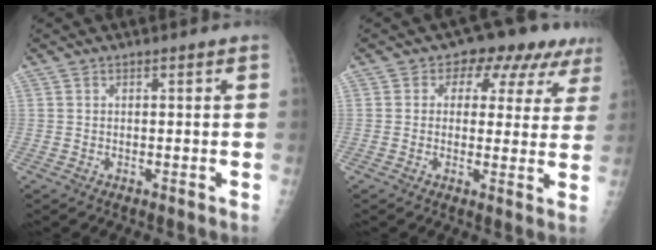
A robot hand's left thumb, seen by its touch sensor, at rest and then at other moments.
{"total": 9.6, "force": [5.2, 6.5, 4.8], "torque": [-0.004, -0.009, 0.050]}